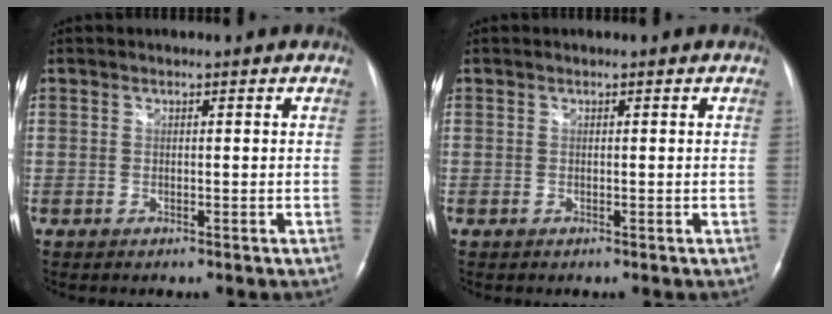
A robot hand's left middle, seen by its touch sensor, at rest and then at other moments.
{"total": 0.0}